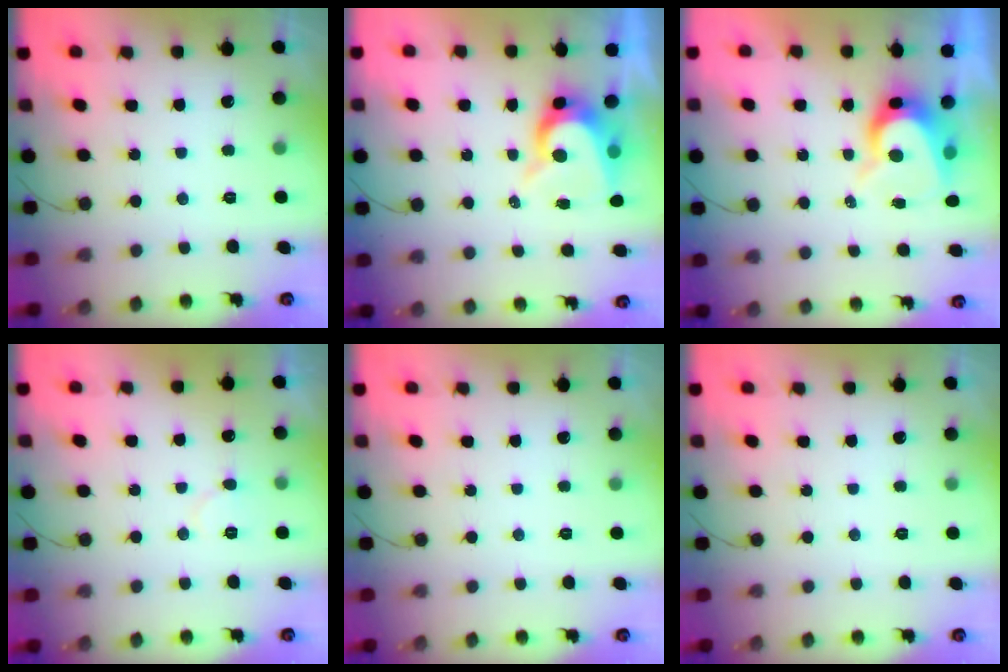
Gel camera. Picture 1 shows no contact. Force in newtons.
{"total": 7.7, "press": 7.7, "slide": 0.7}
{"total": 8.0, "press": 8.0, "slide": 0.6}
{"total": 5.4, "press": 5.4, "slide": 0.5}
{"total": 0.0}
{"total": 0.0}